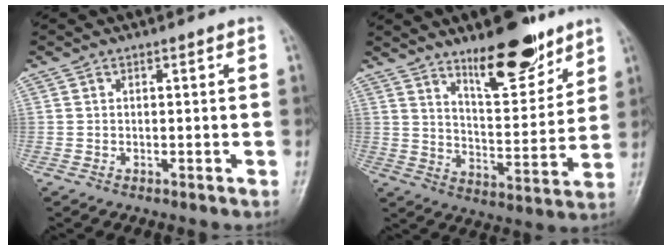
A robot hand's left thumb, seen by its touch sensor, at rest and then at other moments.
{"total": 14.2, "force": [10.1, 4.7, 8.8], "torque": [-0.101, -0.077, 0.167]}